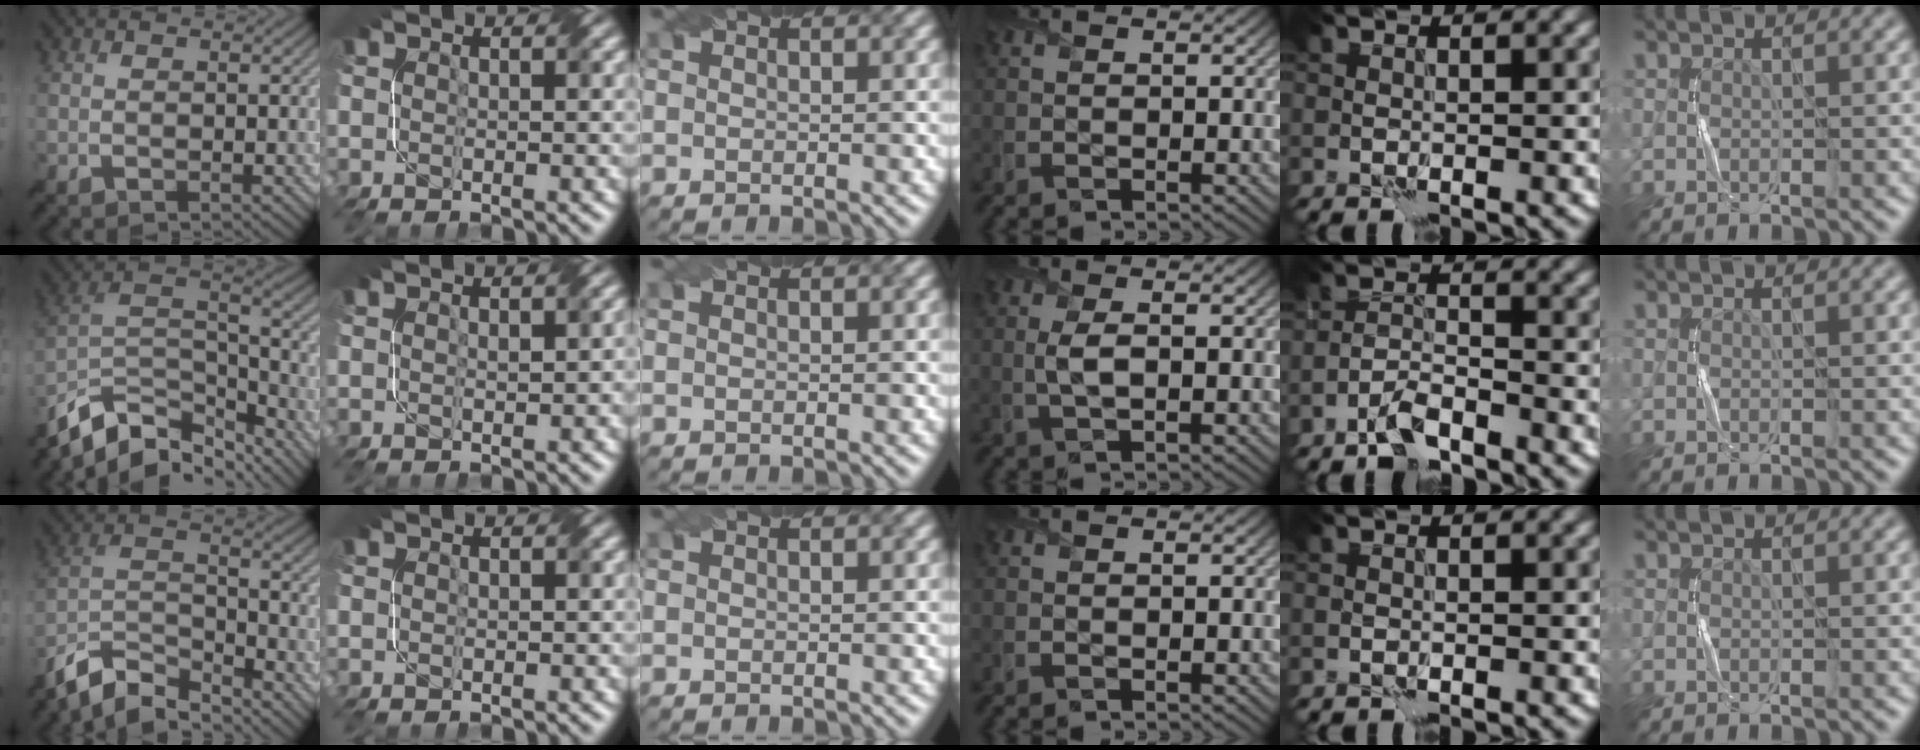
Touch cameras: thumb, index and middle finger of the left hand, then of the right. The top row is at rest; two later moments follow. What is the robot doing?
{"motion": "twist", "object": "screw"}